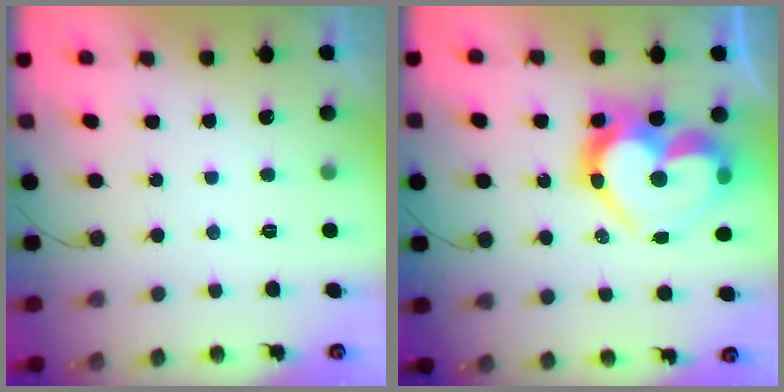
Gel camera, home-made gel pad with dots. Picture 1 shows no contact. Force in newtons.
{"total": 20.0, "press": 20.0, "slide": 1.5}